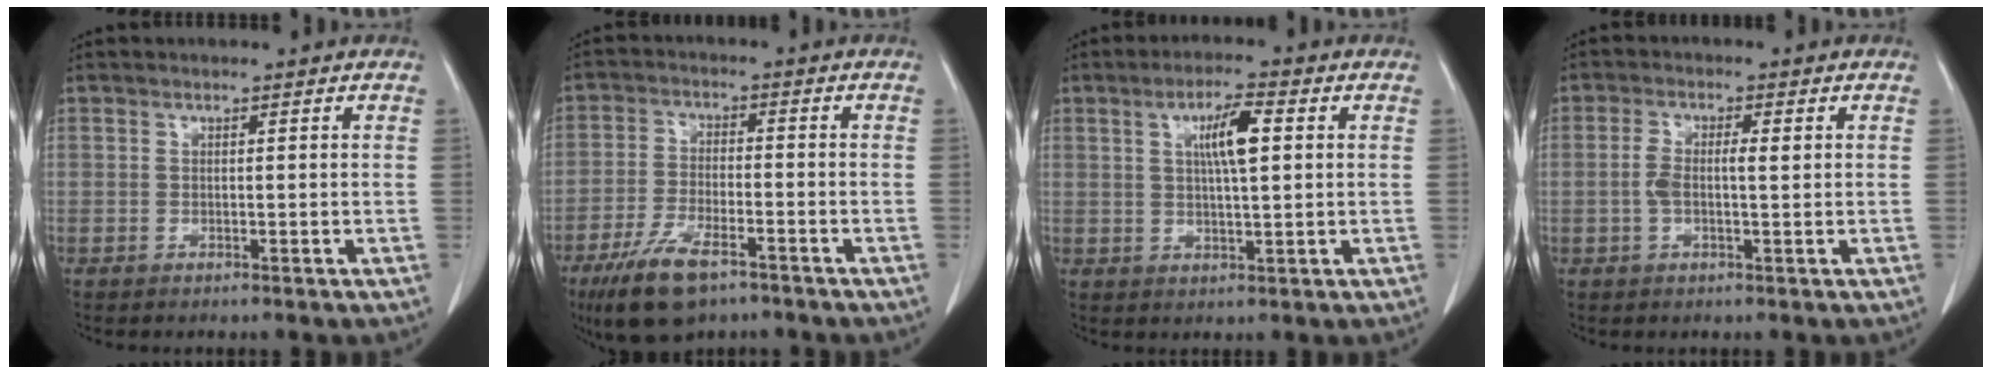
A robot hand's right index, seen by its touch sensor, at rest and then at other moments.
{"total": 9.9, "force": [-6.5, 3.2, 6.8], "torque": [-0.135, -0.015, -0.112]}
{"total": 6.2, "force": [1.6, 0.9, 5.9], "torque": [-0.106, 0.005, 0.028]}
{"total": 4.0, "force": [0.2, 1.2, 3.9], "torque": [-0.084, 0.016, 0.005]}